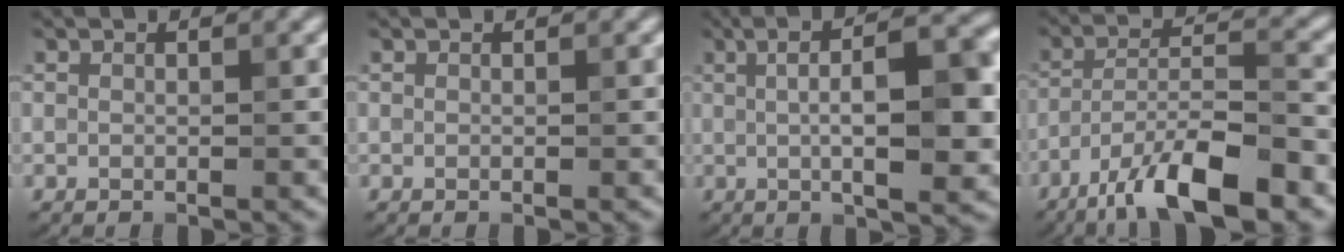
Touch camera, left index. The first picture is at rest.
{"total": 0.0}
{"total": 10.1, "force": [0.8, 2.7, 9.7], "torque": [-0.122, 0.013, 0.009]}
{"total": 9.4, "force": [-6.4, 2.1, 6.6], "torque": [-0.110, 0.005, -0.118]}